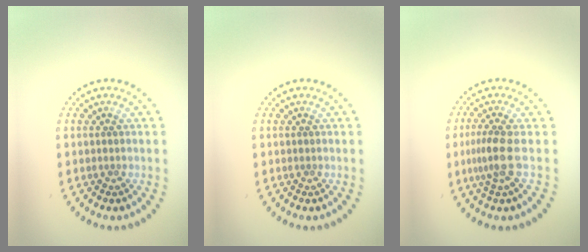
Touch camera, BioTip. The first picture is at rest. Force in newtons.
{"total": 0.0}
{"total": 2.7, "press": 2.0, "slide": 1.8}